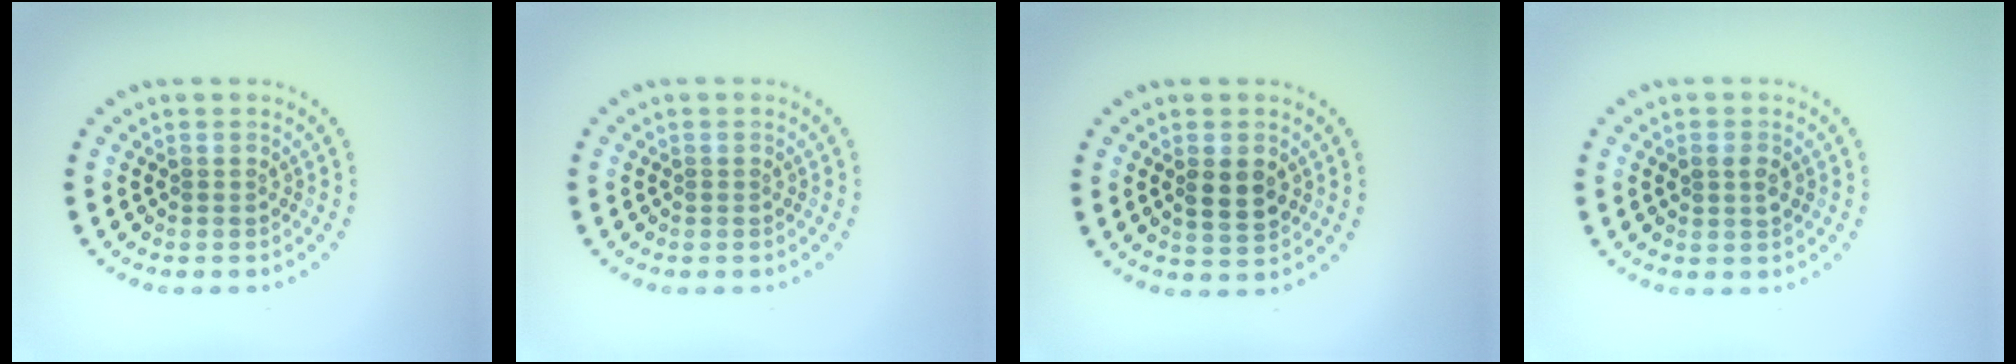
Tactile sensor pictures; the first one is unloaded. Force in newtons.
{"total": 0.0}
{"total": 2.6, "press": 2.6, "slide": 0.2}
{"total": 1.5, "press": 1.5, "slide": 0.2}